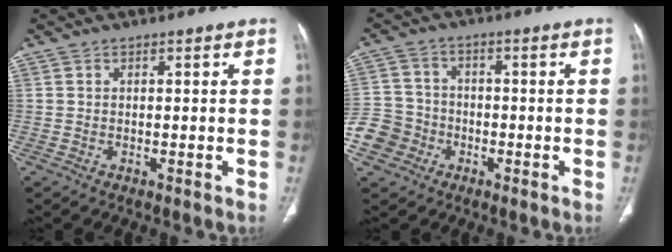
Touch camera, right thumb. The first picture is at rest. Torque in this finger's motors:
{"motor_torque": [2.49, 1.48, -0.01, -1.03, -0.02]}